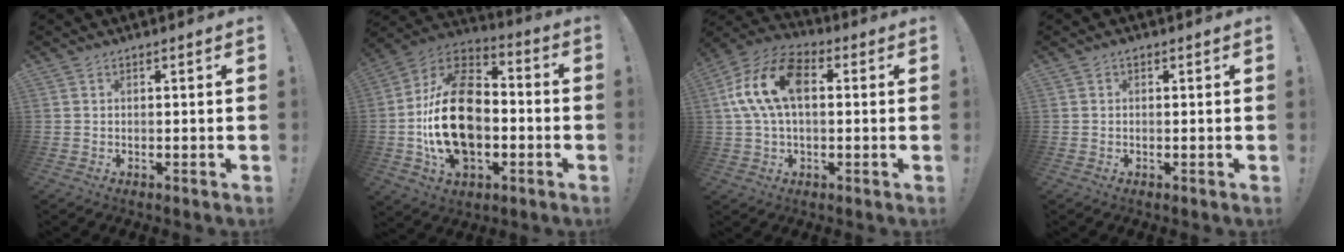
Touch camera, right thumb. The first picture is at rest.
{"total": 25.8, "force": [-2.6, 17.0, 19.3], "torque": [-0.349, 0.030, -0.032]}
{"total": 15.5, "force": [2.7, 9.2, 12.1], "torque": [-0.247, 0.013, 0.049]}
{"total": 0.6, "force": [0.5, 0.4, 0.1], "torque": [0.005, 0.000, 0.006]}